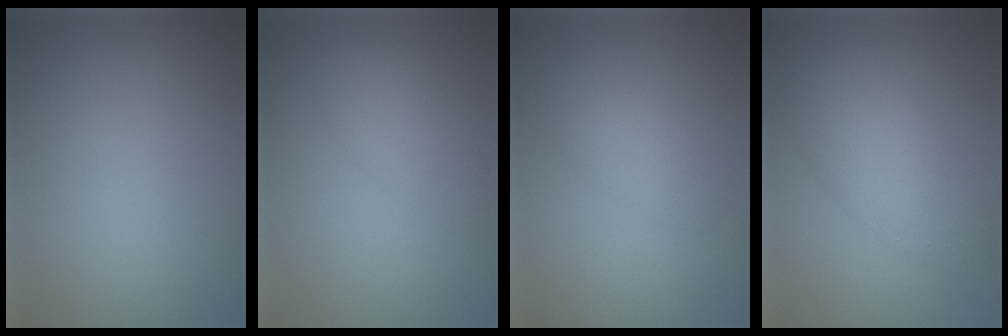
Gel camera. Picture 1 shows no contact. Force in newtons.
{"total": 2.8, "press": 2.8, "slide": 0.1}
{"total": 2.4, "press": 2.4, "slide": 0.1}
{"total": 4.4, "press": 4.4, "slide": 0.1}